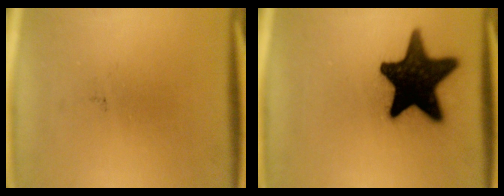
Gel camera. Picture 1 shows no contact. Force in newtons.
{"total": 19.4}